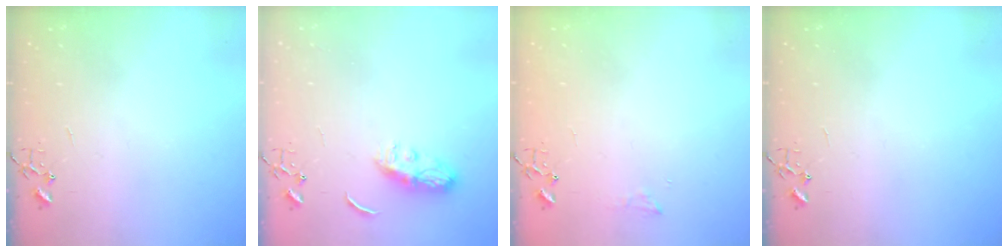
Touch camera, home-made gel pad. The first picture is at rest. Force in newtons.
{"total": 8.6, "press": 8.6, "slide": 0.1}
{"total": 5.9, "press": 5.8, "slide": 0.9}
{"total": 0.0}